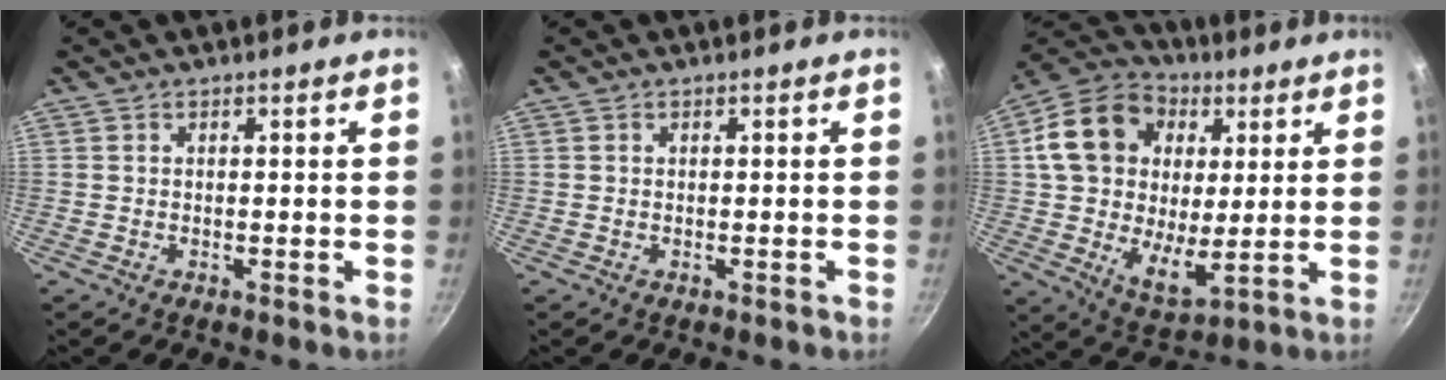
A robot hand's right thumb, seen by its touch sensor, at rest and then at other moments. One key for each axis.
{"total": 0.0}
{"total": 19.8, "fx": 5.4, "fy": 13.9, "fz": 13.0, "tx": -0.213, "ty": -0.010, "tz": 0.083}